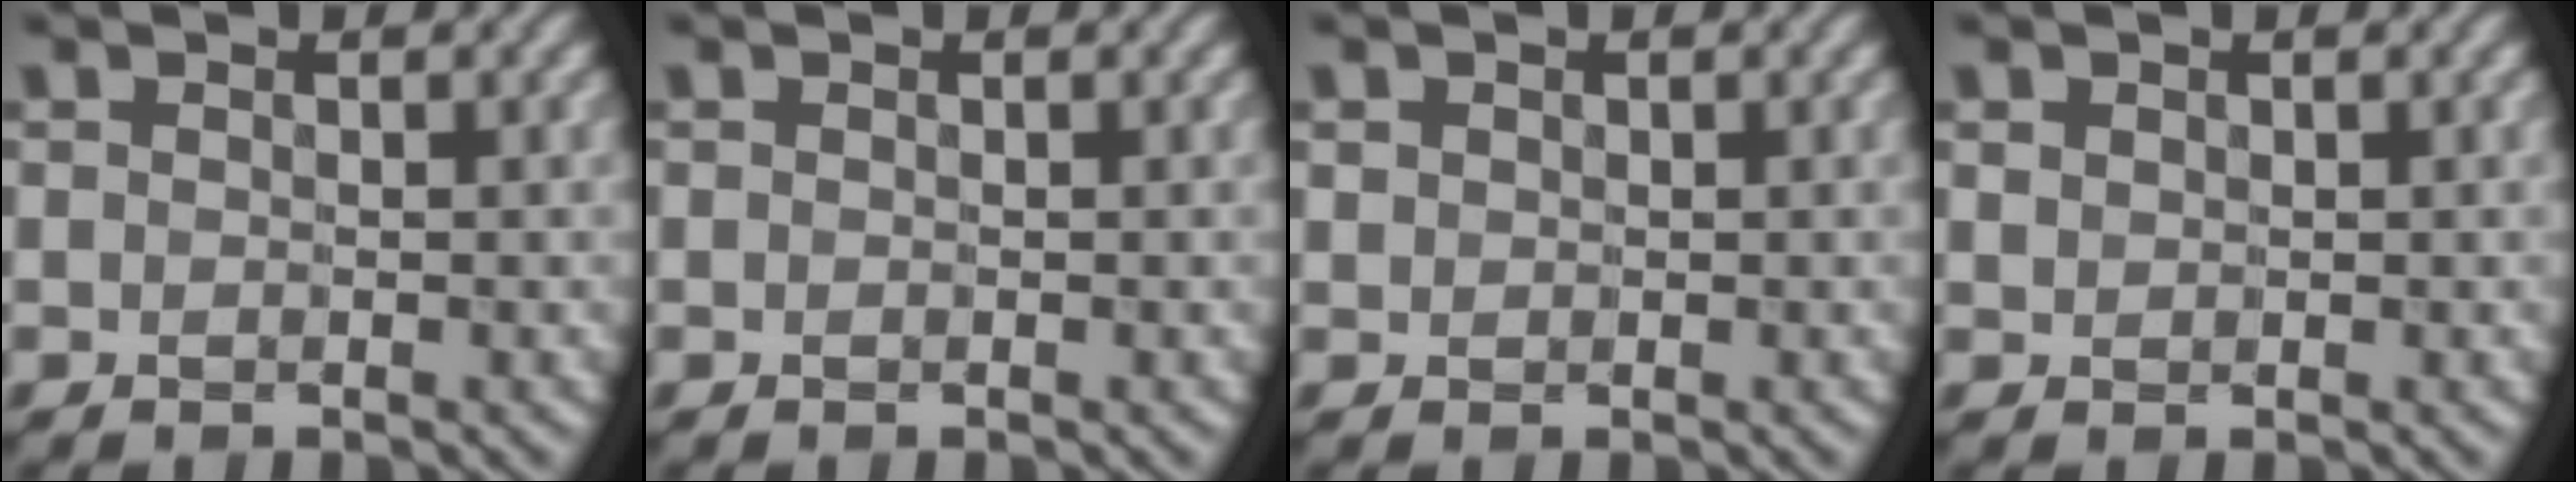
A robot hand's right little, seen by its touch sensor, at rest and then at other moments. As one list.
[{"total": 0.0}, {"total": 0.6, "force": [0.2, 0.6, 0.0], "torque": [-0.008, 0.000, 0.010]}, {"total": 0.7, "force": [0.4, 0.6, 0.1], "torque": [-0.009, -0.002, 0.013]}]